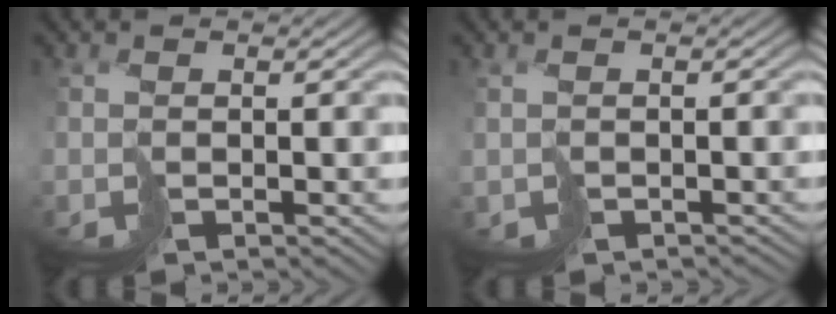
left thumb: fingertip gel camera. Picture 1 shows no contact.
{"total": 1.5, "force": [-0.6, 1.3, 0.4], "torque": [-0.009, -0.009, -0.008]}